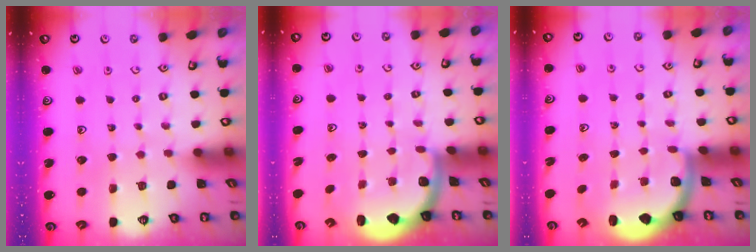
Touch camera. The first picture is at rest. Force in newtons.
{"total": 2.0, "press": 1.9, "slide": 0.5}
{"total": 2.0, "press": 1.9, "slide": 0.5}